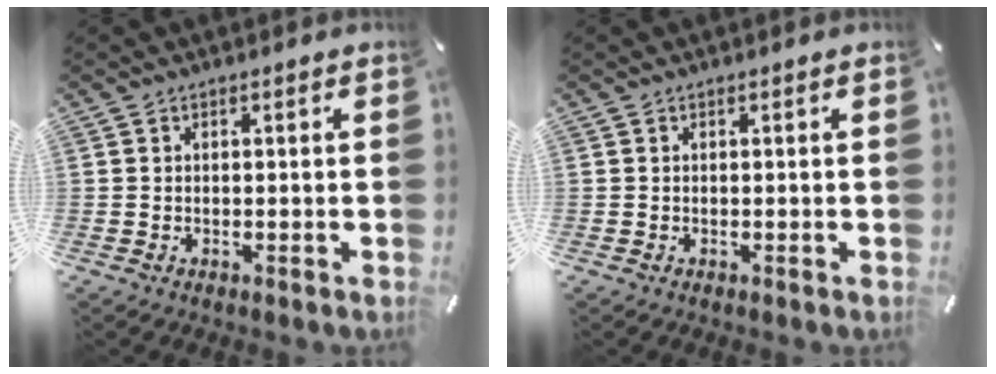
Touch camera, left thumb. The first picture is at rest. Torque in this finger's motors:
{"motor_torque": [0.01, 0.00, 0.05, 0.05, 0.00]}